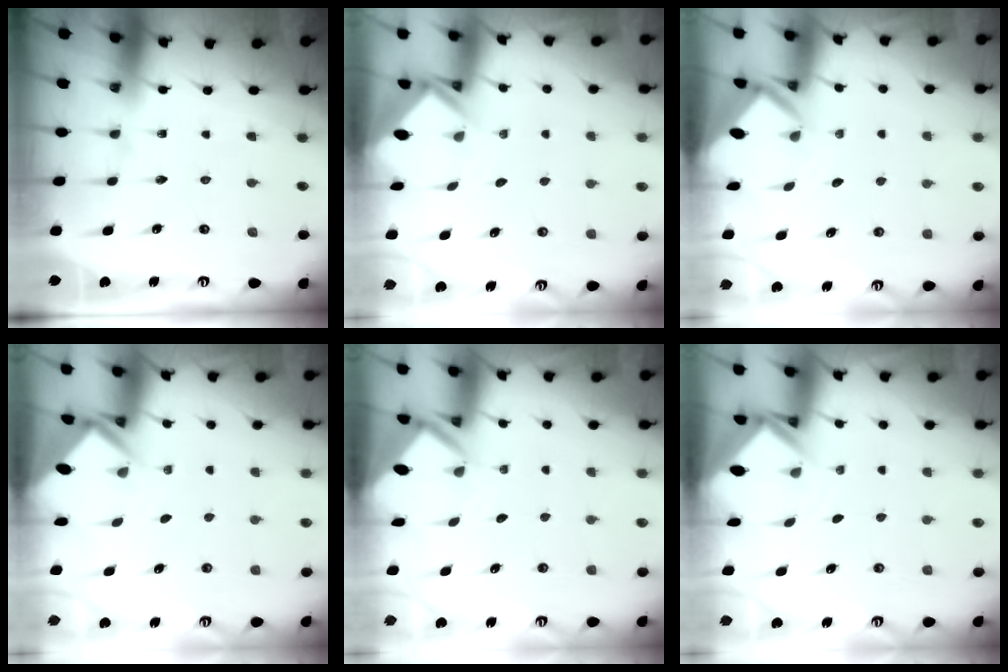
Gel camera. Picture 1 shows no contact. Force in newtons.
{"total": 2.6, "press": 2.6, "slide": 0.2}
{"total": 3.0, "press": 3.0, "slide": 0.1}
{"total": 3.5, "press": 3.5, "slide": 0.2}
{"total": 3.8, "press": 3.8, "slide": 0.2}
{"total": 2.7, "press": 2.7, "slide": 0.2}